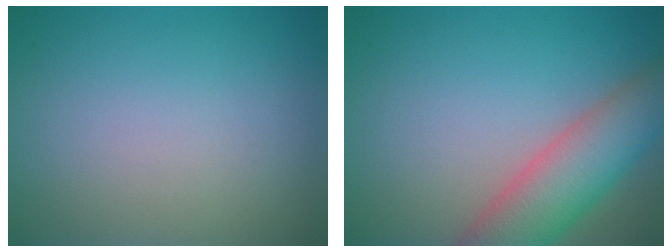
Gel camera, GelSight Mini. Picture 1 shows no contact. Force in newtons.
{"total": 7.0, "press": 7.0, "slide": 0.2}